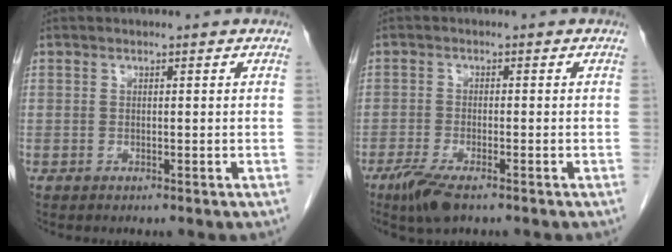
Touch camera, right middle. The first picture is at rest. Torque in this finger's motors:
{"motor_torque": [0.89, -0.60, 0.20, 0.09]}